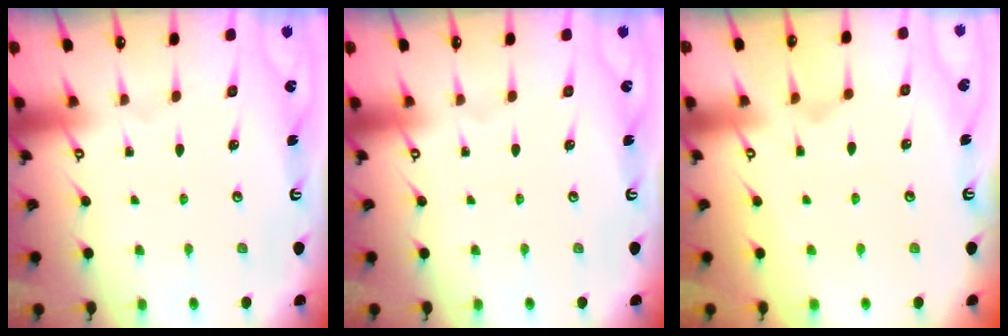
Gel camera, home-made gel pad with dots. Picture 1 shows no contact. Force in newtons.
{"total": 0.0}
{"total": 1.3, "press": 0.7, "slide": 1.1}